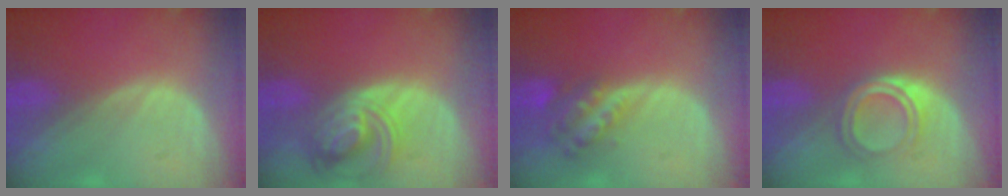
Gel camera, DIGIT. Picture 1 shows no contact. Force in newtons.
{"total": 7.8, "press": 6.8, "slide": 3.7}
{"total": 5.8, "press": 5.1, "slide": 2.8}
{"total": 4.4, "press": 4.2, "slide": 1.5}